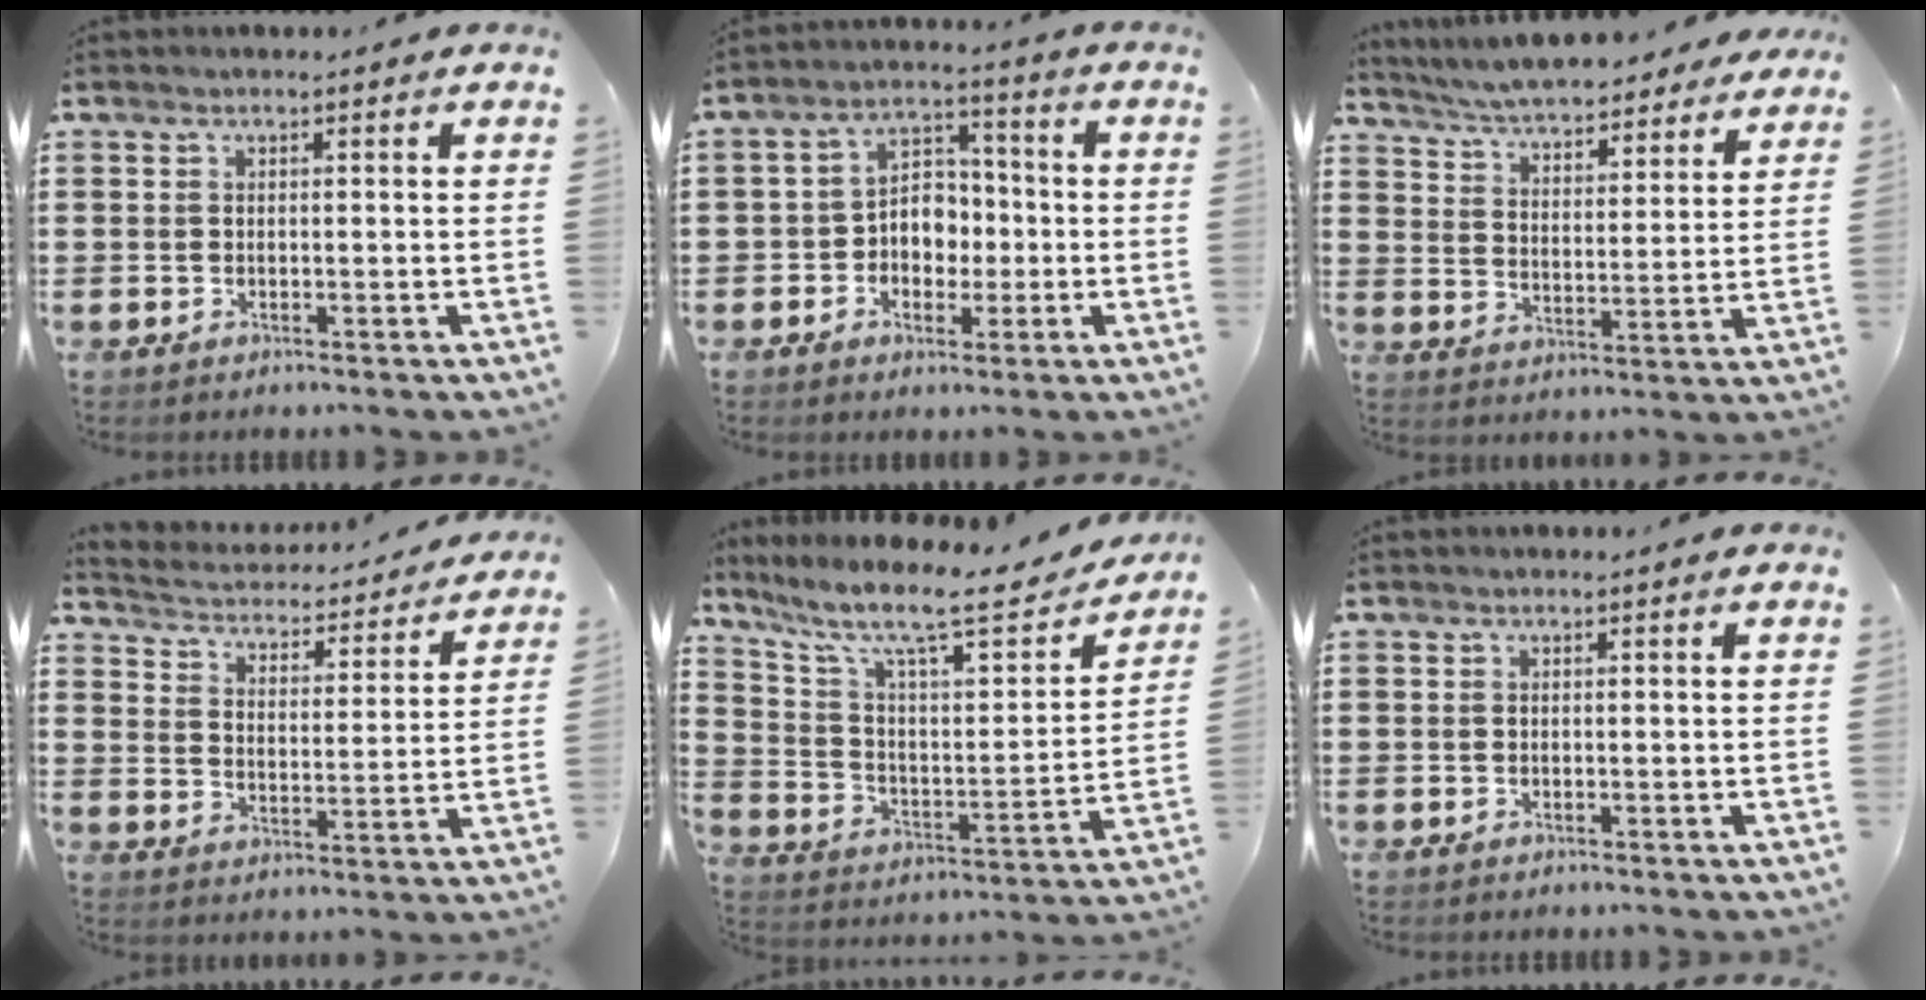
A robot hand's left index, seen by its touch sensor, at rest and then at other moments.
{"total": 5.6, "force": [-1.3, 4.7, 2.7], "torque": [-0.055, 0.014, -0.030]}
{"total": 6.0, "force": [5.8, 0.2, 1.2], "torque": [-0.052, -0.036, 0.103]}
{"total": 2.9, "force": [2.9, 0.1, 0.1], "torque": [-0.024, -0.032, 0.040]}
{"total": 11.7, "force": [9.1, 1.9, 7.2], "torque": [-0.158, -0.059, 0.147]}
{"total": 0.0}